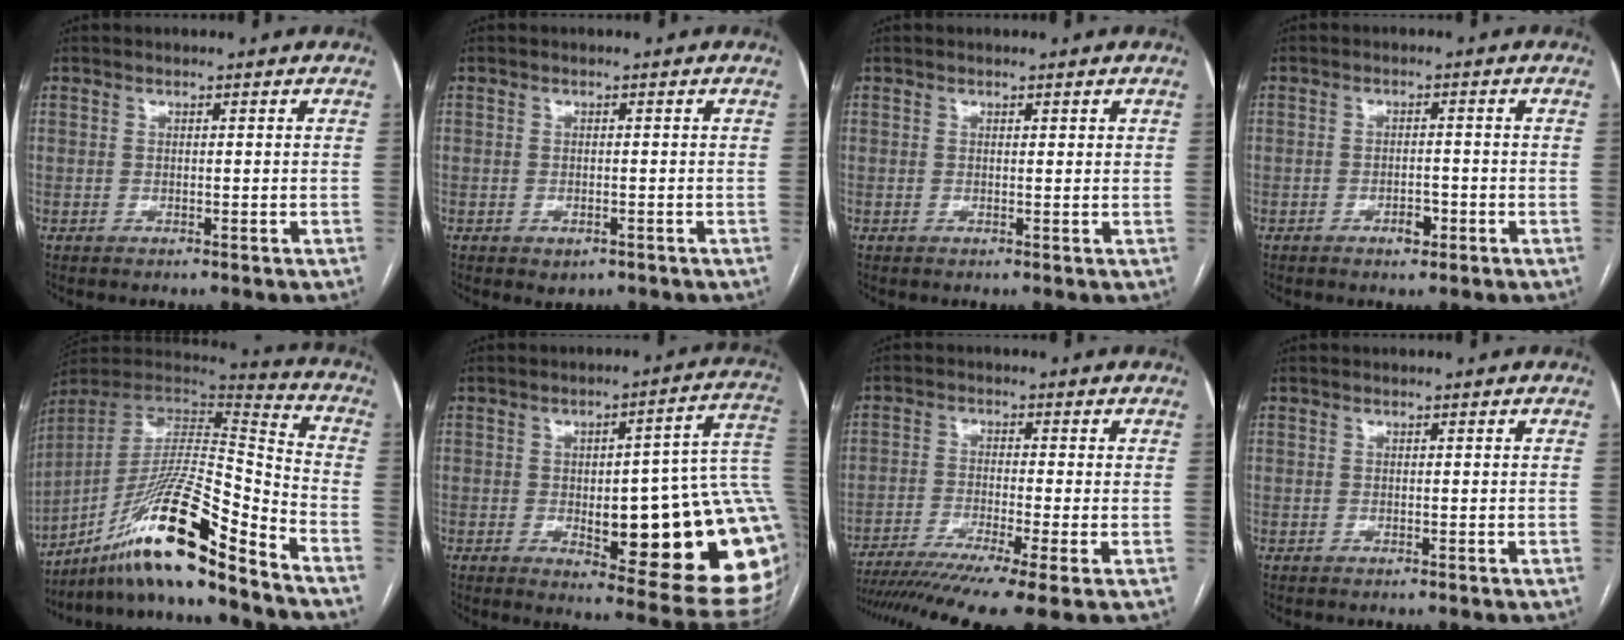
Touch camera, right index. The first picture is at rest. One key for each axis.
{"total": 1.7, "fx": -0.8, "fy": 1.1, "fz": 0.9, "tx": -0.009, "ty": 0.001, "tz": 0.000}
{"total": 0.7, "fx": 0.4, "fy": 0.2, "fz": 0.4, "tx": -0.008, "ty": 0.000, "tz": 0.004}
{"total": 2.5, "fx": -1.3, "fy": 1.2, "fz": 1.8, "tx": -0.026, "ty": 0.004, "tz": -0.017}
{"total": 19.1, "fx": -13.4, "fy": 0.6, "fz": 13.7, "tx": -0.274, "ty": 0.004, "tz": -0.240}
{"total": 25.6, "fx": -1.7, "fy": 5.8, "fz": 24.9, "tx": -0.215, "ty": 0.021, "tz": -0.007}
{"total": 13.9, "fx": -10.2, "fy": -0.4, "fz": 9.5, "tx": -0.154, "ty": -0.030, "tz": -0.166}
{"total": 0.0}